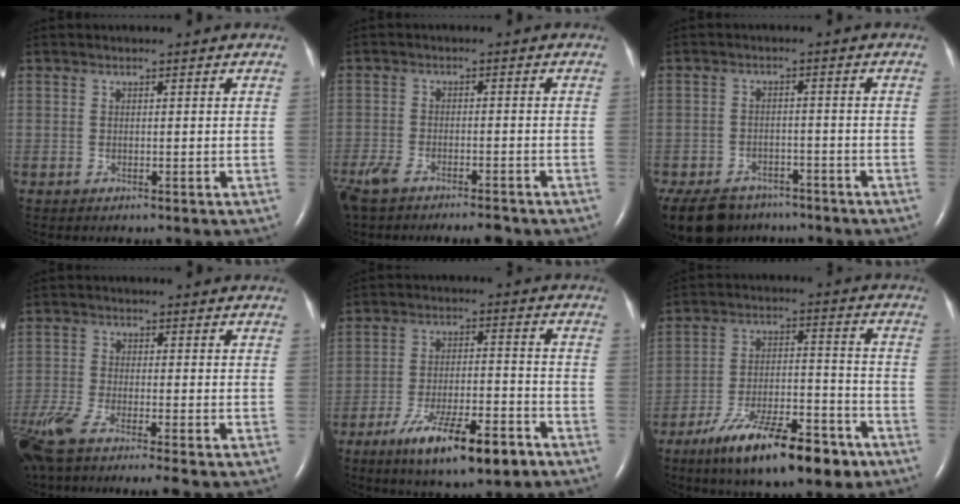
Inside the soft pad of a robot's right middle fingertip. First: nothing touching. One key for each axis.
{"total": 9.2, "fx": -7.4, "fy": 2.5, "fz": 4.9, "tx": -0.096, "ty": -0.008, "tz": -0.123}
{"total": 12.8, "fx": -9.7, "fy": 7.2, "fz": 4.3, "tx": -0.112, "ty": -0.011, "tz": -0.135}
{"total": 10.6, "fx": -8.2, "fy": 0.4, "fz": 6.6, "tx": -0.129, "ty": -0.023, "tz": -0.145}
{"total": 12.6, "fx": -7.8, "fy": 2.7, "fz": 9.5, "tx": -0.164, "ty": -0.010, "tz": -0.122}
{"total": 16.2, "fx": -10.7, "fy": 4.6, "fz": 11.3, "tx": -0.176, "ty": 0.001, "tz": -0.176}